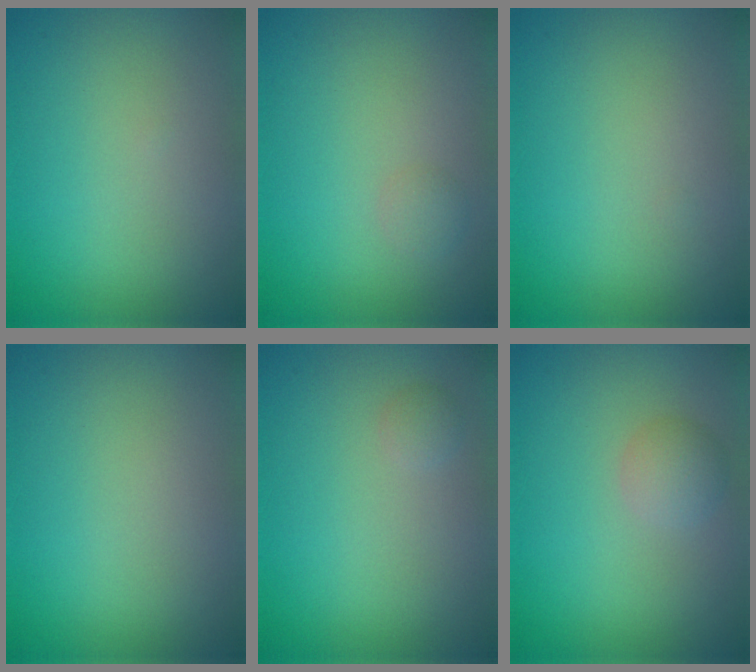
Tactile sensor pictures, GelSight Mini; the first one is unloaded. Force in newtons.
{"total": 0.8, "press": 0.8, "slide": 0.0}
{"total": 0.0}
{"total": 0.0}
{"total": 0.7, "press": 0.7, "slide": 0.0}
{"total": 1.8, "press": 1.8, "slide": 0.1}